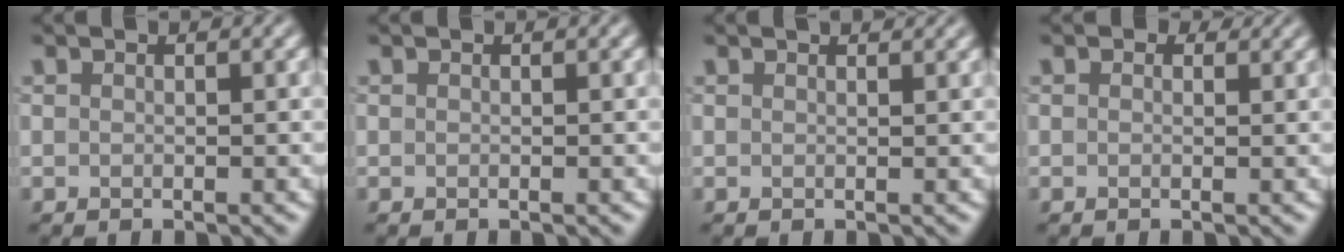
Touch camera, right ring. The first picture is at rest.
{"total": 0.0}
{"total": 1.1, "force": [1.0, 0.2, 0.4], "torque": [-0.007, -0.003, 0.009]}
{"total": 0.8, "force": [0.4, 0.6, 0.4], "torque": [-0.004, -0.005, -0.002]}